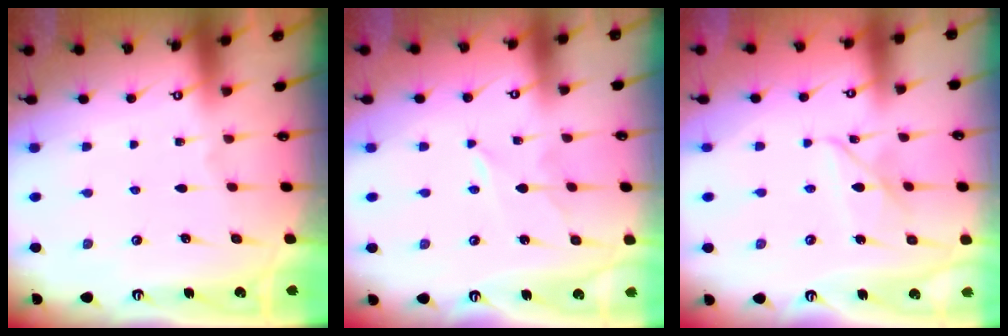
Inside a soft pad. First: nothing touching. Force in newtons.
{"total": 3.0, "press": 2.9, "slide": 0.4}
{"total": 7.1, "press": 7.1, "slide": 0.6}